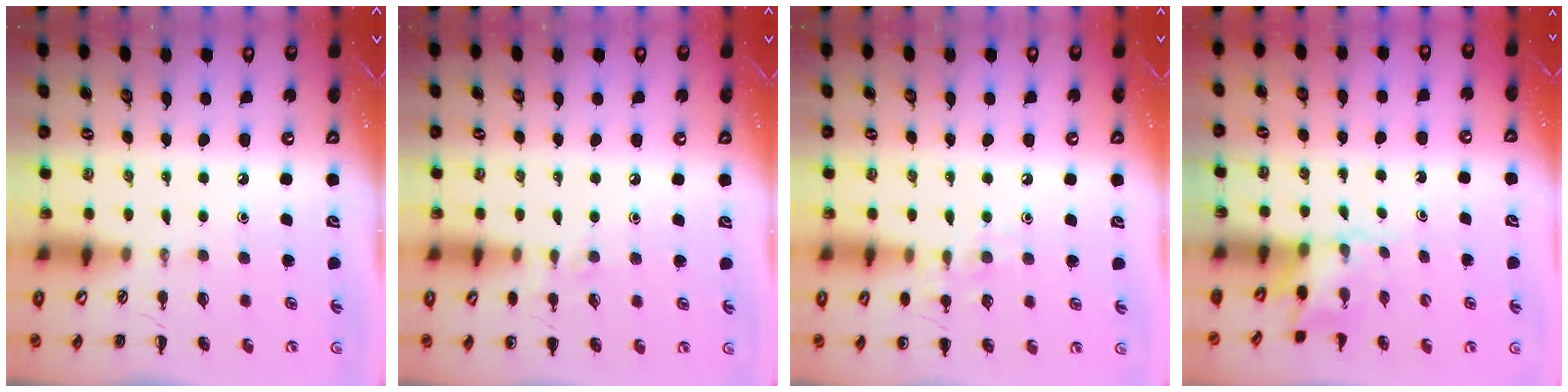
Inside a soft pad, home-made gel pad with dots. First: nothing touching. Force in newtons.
{"total": 5.6, "press": 5.4, "slide": 1.6}
{"total": 7.7, "press": 7.5, "slide": 1.7}
{"total": 2.5, "press": 2.3, "slide": 1.0}